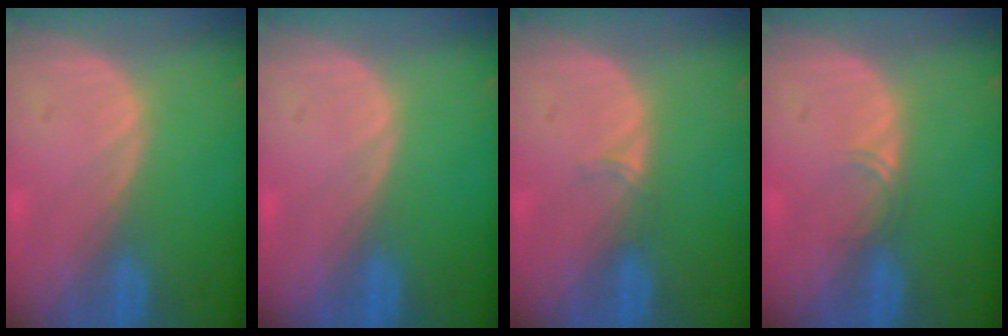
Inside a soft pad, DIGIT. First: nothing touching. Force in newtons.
{"total": 0.0}
{"total": 1.3, "press": 1.0, "slide": 0.9}
{"total": 1.4, "press": 1.1, "slide": 0.9}